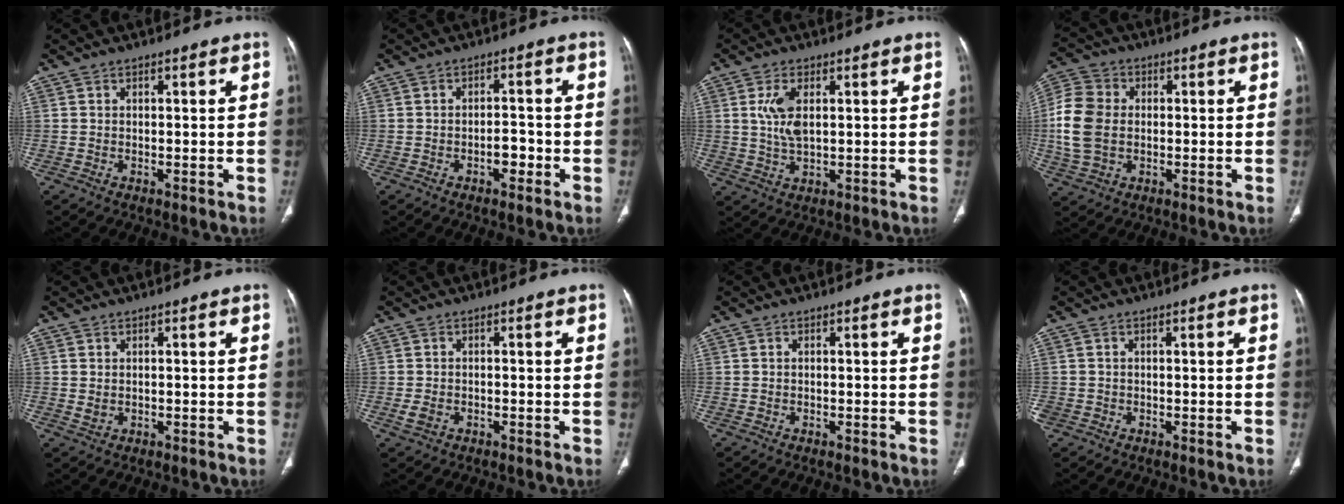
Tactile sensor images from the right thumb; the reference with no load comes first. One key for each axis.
{"total": 3.4, "fx": -1.5, "fy": 1.9, "fz": 2.4, "tx": -0.025, "ty": 0.015, "tz": -0.024}
{"total": 5.9, "fx": 1.3, "fy": 2.8, "fz": 5.1, "tx": -0.109, "ty": -0.005, "tz": 0.029}
{"total": 11.4, "fx": -0.3, "fy": 8.4, "fz": 7.7, "tx": -0.165, "ty": 0.012, "tz": -0.009}
{"total": 1.4, "fx": 0.1, "fy": 1.1, "fz": 0.9, "tx": -0.018, "ty": 0.000, "tz": 0.007}
{"total": 2.2, "fx": -0.9, "fy": 1.6, "fz": 1.3, "tx": -0.032, "ty": 0.003, "tz": -0.013}
{"total": 0.0}
{"total": 1.4, "fx": -0.5, "fy": 1.3, "fz": 0.4, "tx": -0.008, "ty": 0.003, "tz": -0.010}